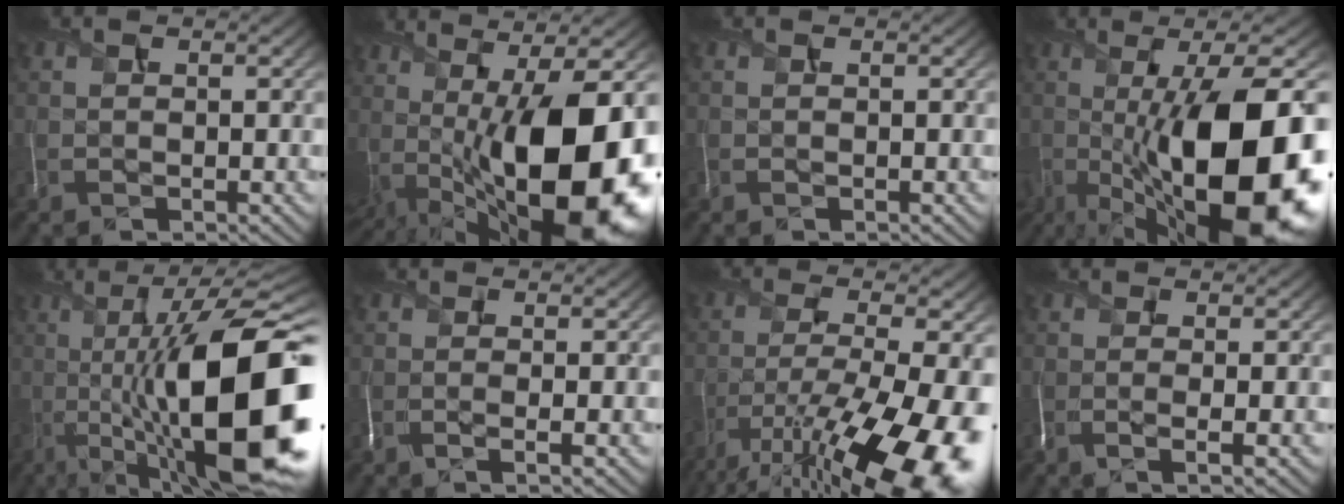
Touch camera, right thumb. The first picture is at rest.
{"total": 19.7, "force": [-1.8, 9.9, 17.0], "torque": [-0.269, -0.028, -0.016]}
{"total": 0.0}
{"total": 19.6, "force": [-3.7, 7.5, 17.7], "torque": [-0.278, -0.004, -0.059]}
{"total": 20.1, "force": [-3.0, 6.6, 18.7], "torque": [-0.290, 0.000, -0.047]}
{"total": 2.2, "force": [-0.4, 0.5, 2.1], "torque": [-0.040, -0.002, -0.011]}
{"total": 16.9, "force": [-9.9, 5.1, 12.7], "torque": [-0.225, -0.030, -0.157]}
{"total": 2.6, "force": [-0.5, 0.6, 2.5], "torque": [-0.045, -0.003, -0.012]}